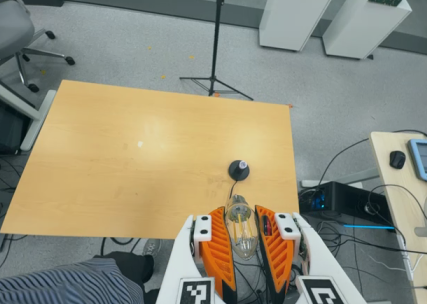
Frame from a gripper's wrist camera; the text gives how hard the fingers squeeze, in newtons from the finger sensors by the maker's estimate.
{"total": 21.2, "left": 24.5, "right": 17.9}